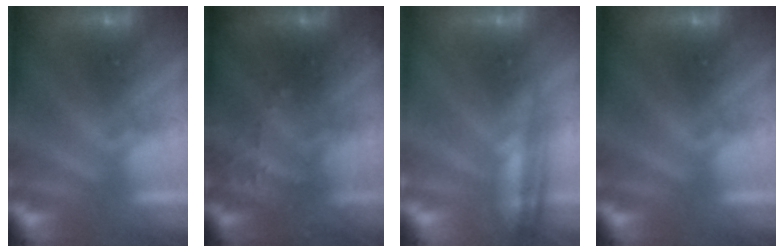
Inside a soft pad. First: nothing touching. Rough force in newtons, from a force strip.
{"total": 3.0}
{"total": 2.6}
{"total": 0.0}